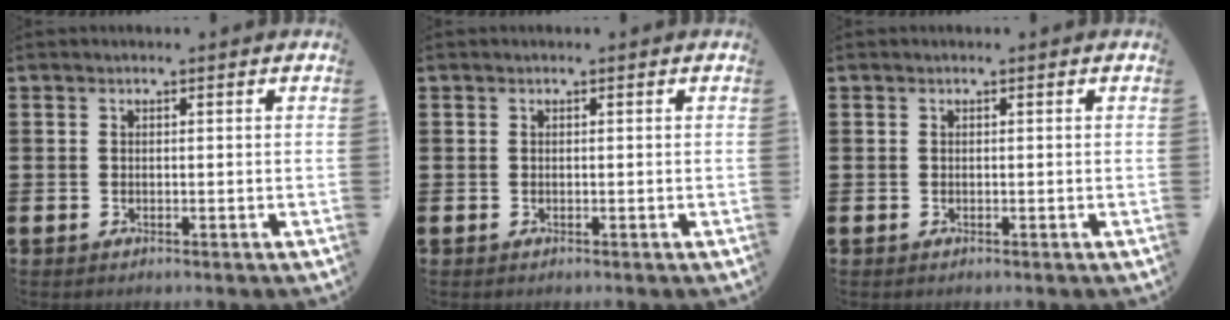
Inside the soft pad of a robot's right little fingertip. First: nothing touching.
{"total": 0.0}
{"total": 0.0}